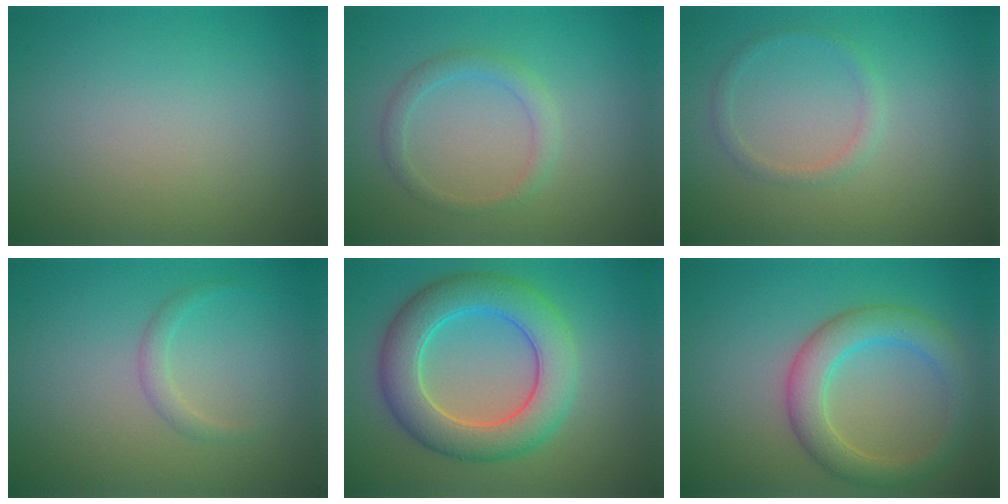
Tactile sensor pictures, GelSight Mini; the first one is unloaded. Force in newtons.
{"total": 1.8, "press": 1.8, "slide": 0.1}
{"total": 1.2, "press": 1.2, "slide": 0.0}
{"total": 1.1, "press": 1.1, "slide": 0.1}
{"total": 7.1, "press": 7.1, "slide": 0.2}
{"total": 4.4, "press": 4.4, "slide": 0.3}